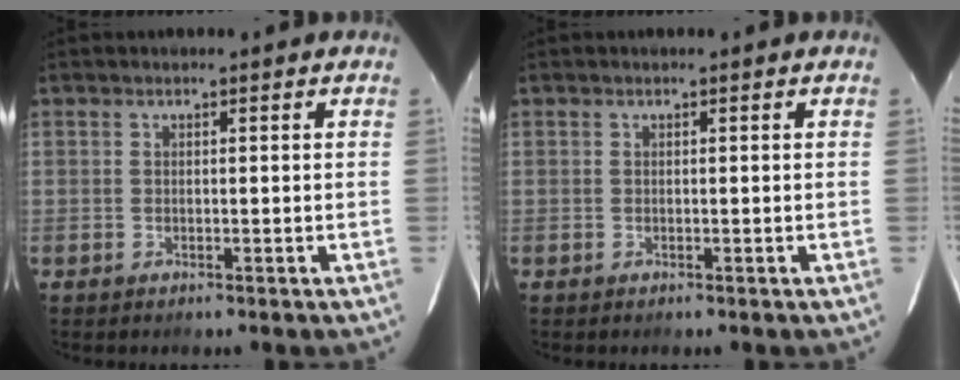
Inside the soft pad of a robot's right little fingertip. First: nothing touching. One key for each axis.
{"total": 0.0}